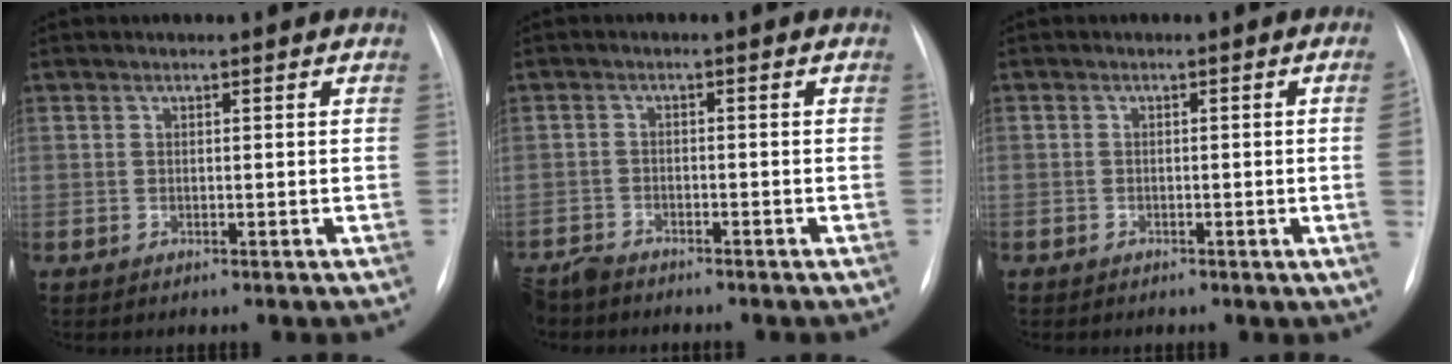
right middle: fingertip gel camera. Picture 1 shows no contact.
{"total": 4.4, "force": [-4.2, 1.2, 0.7], "torque": [-0.010, -0.013, -0.077]}
{"total": 2.3, "force": [-0.5, -0.4, 2.2], "torque": [-0.031, 0.001, -0.010]}